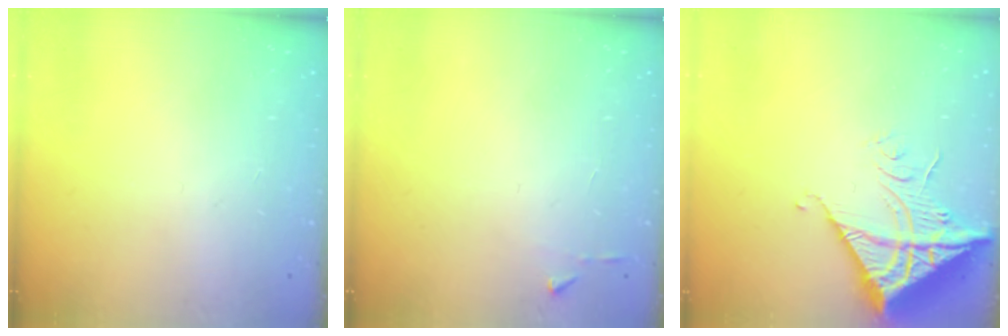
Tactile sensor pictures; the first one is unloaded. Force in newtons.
{"total": 3.2, "press": 3.2, "slide": 0.4}
{"total": 15.7, "press": 15.6, "slide": 1.8}